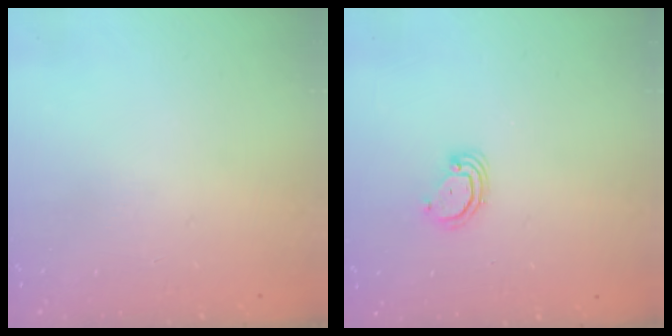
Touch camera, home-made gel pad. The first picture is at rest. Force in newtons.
{"total": 3.6, "press": 3.6, "slide": 0.2}